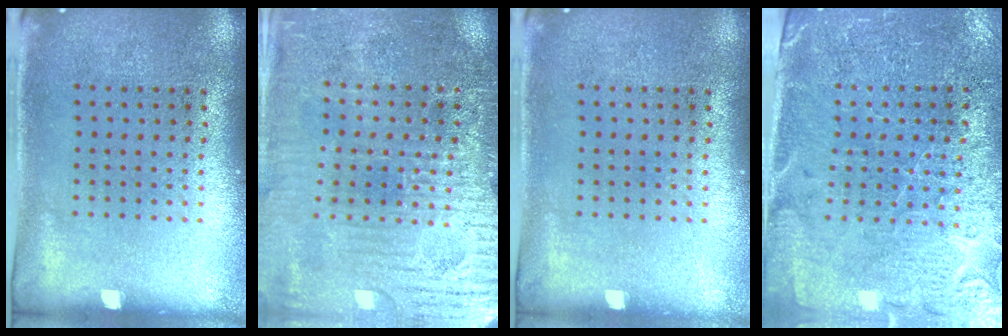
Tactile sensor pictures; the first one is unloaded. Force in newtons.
{"total": 3.5, "press": 3.4, "slide": 0.8}
{"total": 0.0}
{"total": 3.3, "press": 3.2, "slide": 0.8}